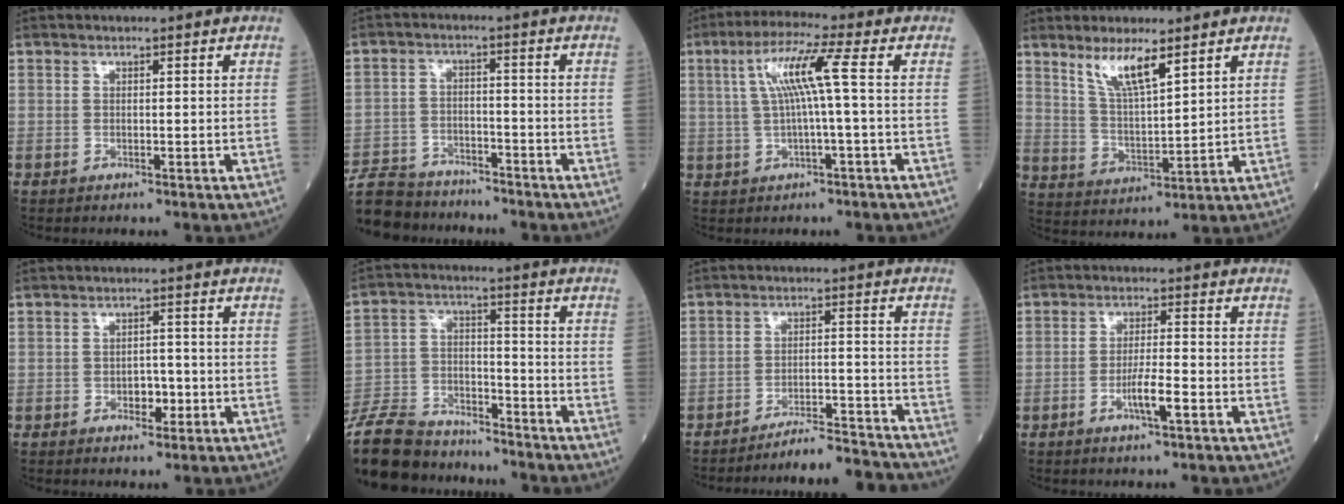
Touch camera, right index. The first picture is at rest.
{"total": 10.0, "force": [-9.1, 3.9, 1.6], "torque": [-0.037, 0.008, -0.153]}
{"total": 7.6, "force": [1.1, -0.6, 7.6], "torque": [-0.147, 0.020, 0.024]}
{"total": 7.4, "force": [5.0, 1.1, 5.4], "torque": [-0.107, -0.006, 0.098]}
{"total": 3.0, "force": [-1.1, 1.7, 2.2], "torque": [-0.029, 0.004, -0.012]}
{"total": 15.7, "force": [-14.2, 5.1, 4.2], "torque": [-0.086, 0.017, -0.245]}
{"total": 9.2, "force": [-9.2, -0.6, 0.8], "torque": [0.002, 0.013, -0.143]}
{"total": 4.5, "force": [-1.9, 0.3, 4.0], "torque": [-0.075, -0.004, -0.036]}